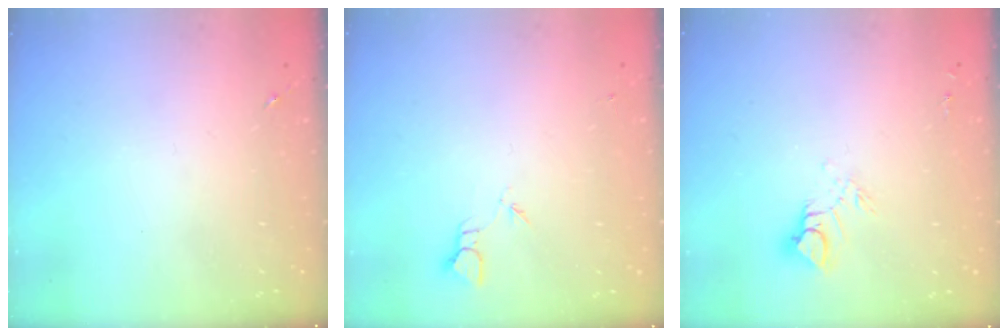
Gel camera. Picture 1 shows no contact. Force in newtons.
{"total": 2.4, "press": 2.4, "slide": 0.2}
{"total": 7.4, "press": 7.4, "slide": 0.8}